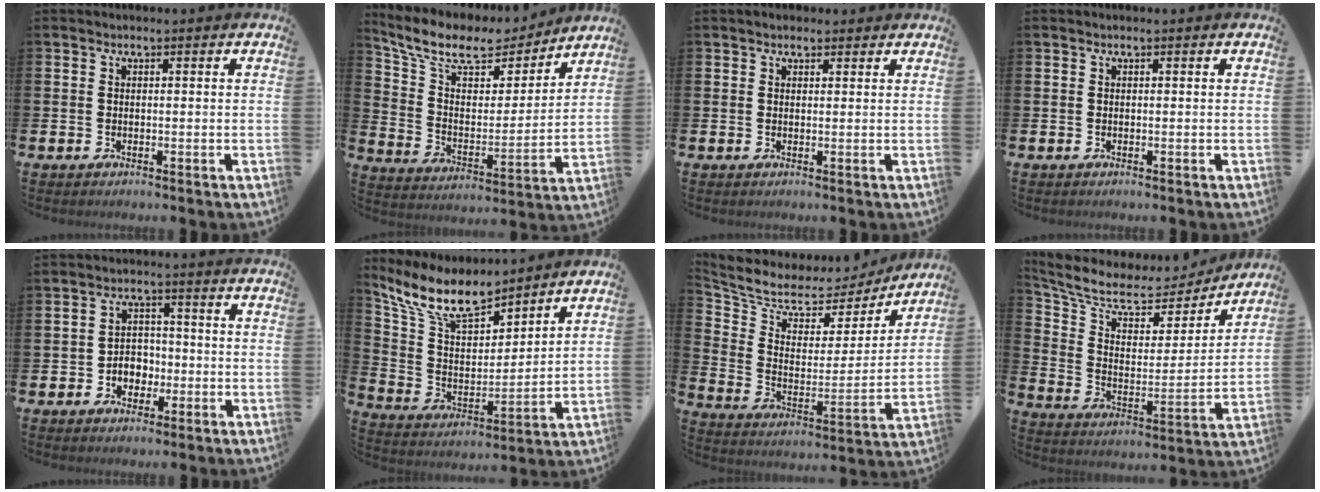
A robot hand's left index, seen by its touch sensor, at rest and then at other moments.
{"total": 10.3, "force": [8.6, 4.2, 3.9], "torque": [-0.118, -0.050, 0.148]}
{"total": 1.3, "force": [1.1, 0.6, 0.1], "torque": [0.003, 0.005, 0.019]}
{"total": 0.0}
{"total": 3.4, "force": [-1.5, 2.8, 1.4], "torque": [-0.034, 0.007, -0.034]}
{"total": 10.7, "force": [9.2, 3.4, 4.3], "torque": [-0.133, -0.047, 0.167]}
{"total": 6.6, "force": [5.9, 2.8, 0.9], "torque": [-0.067, -0.050, 0.099]}
{"total": 8.0, "force": [6.9, 3.4, 2.3], "torque": [-0.093, -0.047, 0.117]}